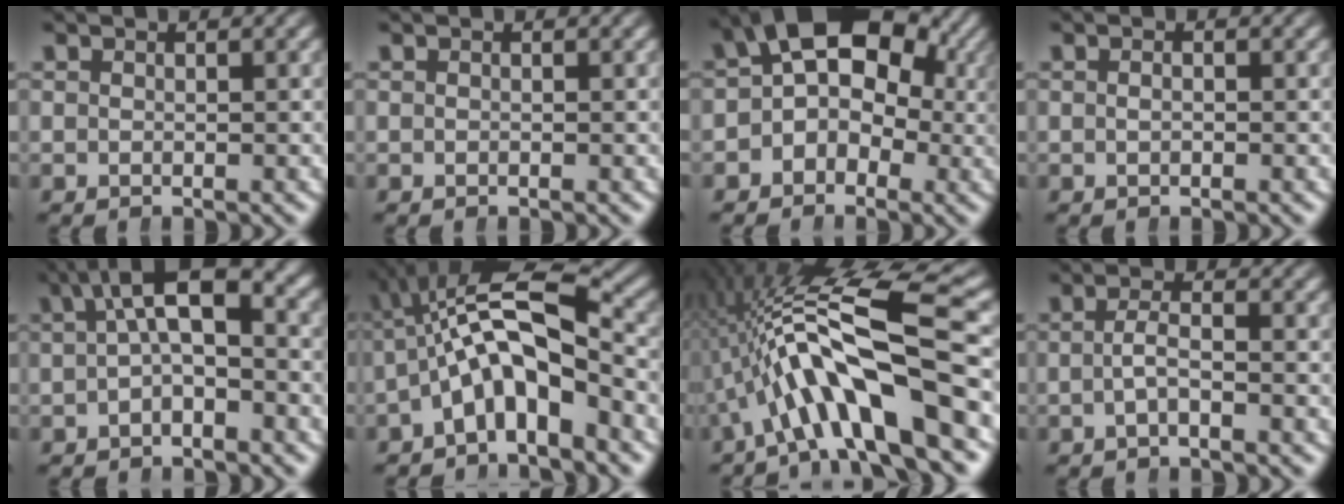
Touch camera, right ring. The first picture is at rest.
{"total": 0.0}
{"total": 12.7, "force": [2.7, 8.8, 8.8], "torque": [-0.146, -0.013, 0.030]}
{"total": 0.6, "force": [-0.3, -0.1, 0.4], "torque": [-0.009, -0.006, -0.003]}
{"total": 6.2, "force": [1.3, 2.7, 5.5], "torque": [-0.081, 0.011, 0.014]}
{"total": 9.8, "force": [1.0, 5.5, 8.0], "torque": [-0.155, -0.007, 0.017]}
{"total": 9.6, "force": [1.4, 2.9, 9.0], "torque": [-0.163, 0.002, 0.028]}
{"total": 1.9, "force": [-1.1, -0.2, 1.5], "torque": [-0.027, -0.005, -0.017]}